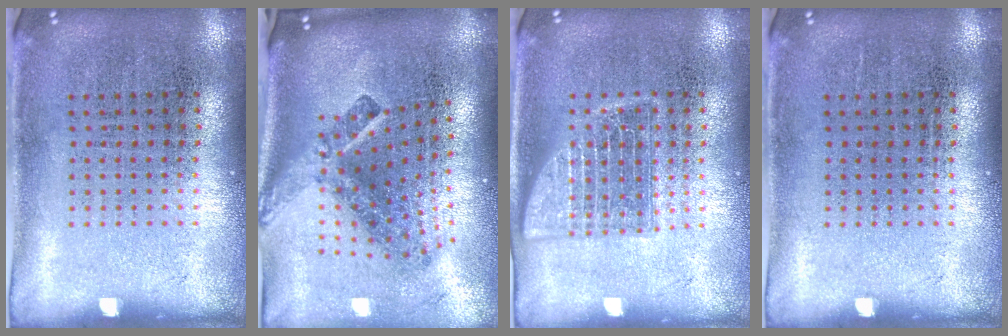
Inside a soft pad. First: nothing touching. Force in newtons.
{"total": 2.9, "press": 1.7, "slide": 2.3}
{"total": 2.4, "press": 2.4, "slide": 0.4}
{"total": 0.0}